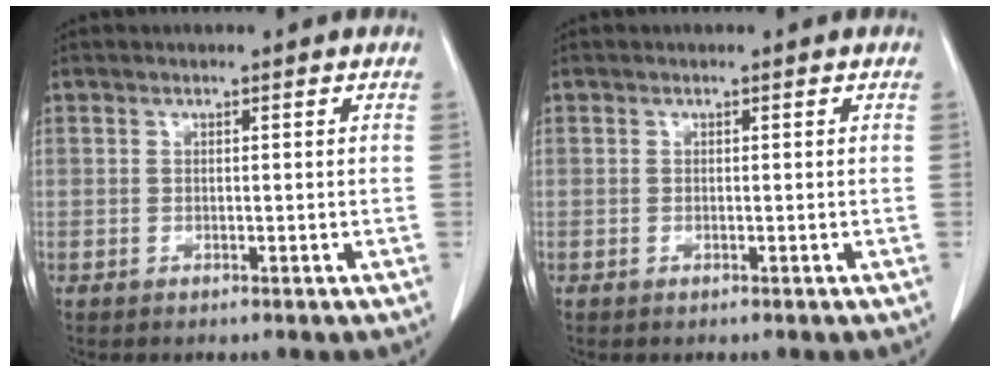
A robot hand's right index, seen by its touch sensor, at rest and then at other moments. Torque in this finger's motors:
{"motor_torque": [-0.03, 0.00, 0.00, 0.01]}